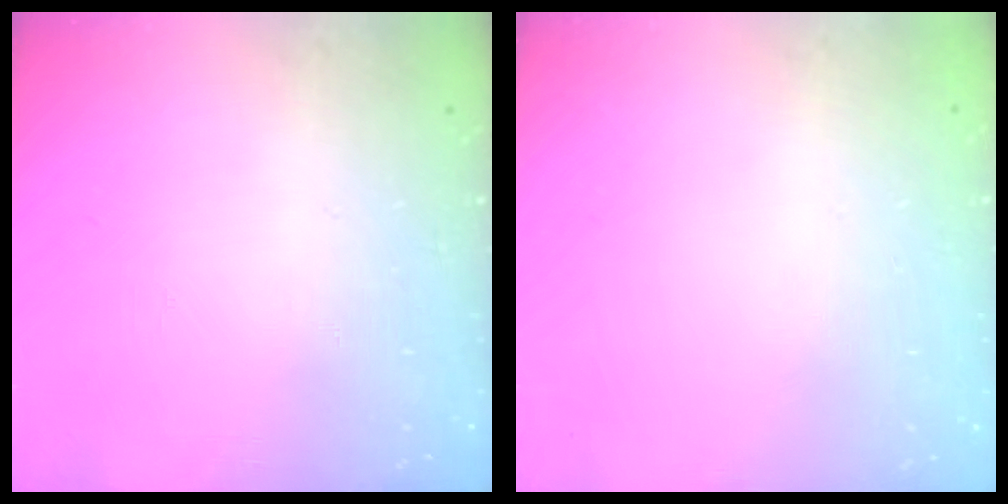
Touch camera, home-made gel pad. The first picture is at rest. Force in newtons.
{"total": 0.0}